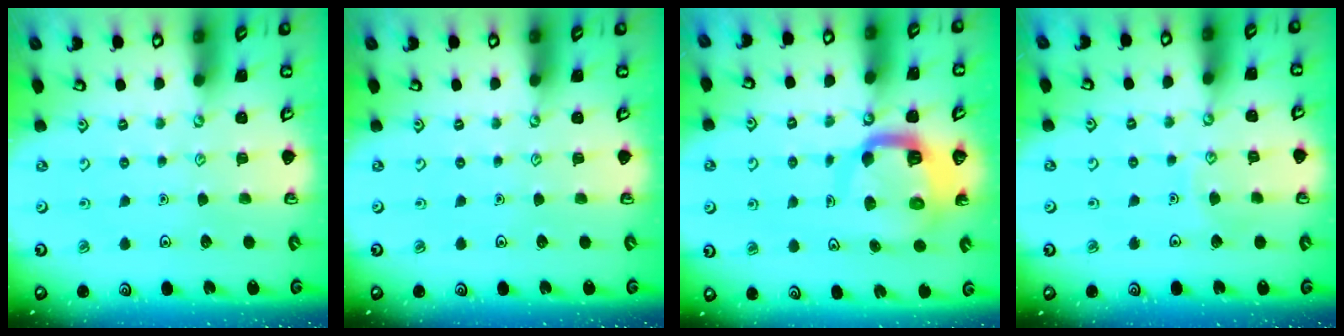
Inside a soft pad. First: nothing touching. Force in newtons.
{"total": 0.0}
{"total": 10.2, "press": 10.1, "slide": 1.4}
{"total": 5.2, "press": 5.1, "slide": 0.3}